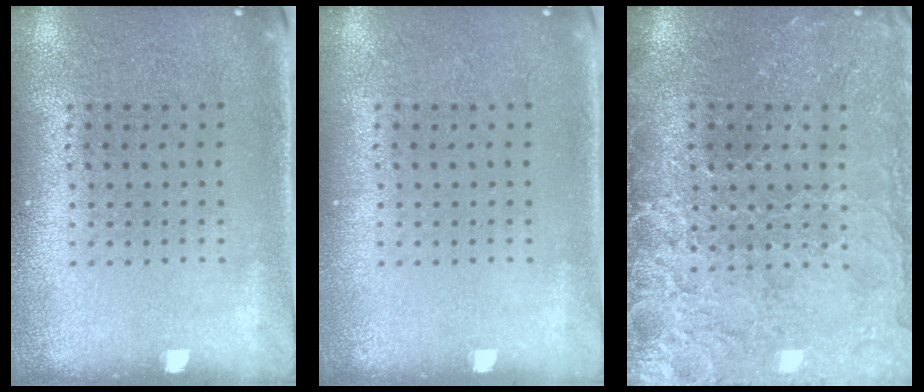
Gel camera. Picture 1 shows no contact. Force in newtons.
{"total": 0.0}
{"total": 3.7, "press": 3.4, "slide": 1.5}